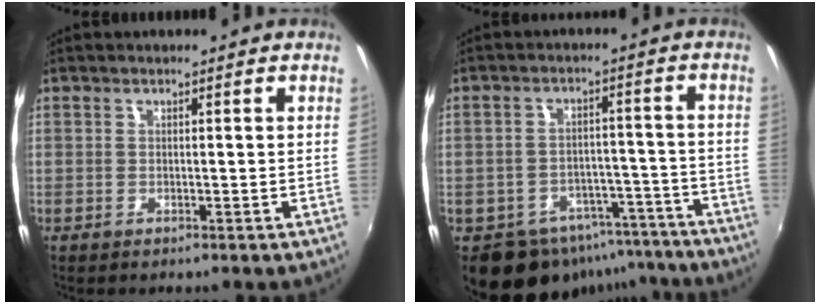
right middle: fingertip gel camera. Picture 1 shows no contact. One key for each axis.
{"total": 14.4, "fx": -11.1, "fy": 8.1, "fz": 4.3, "tx": -0.087, "ty": 0.023, "tz": -0.129}